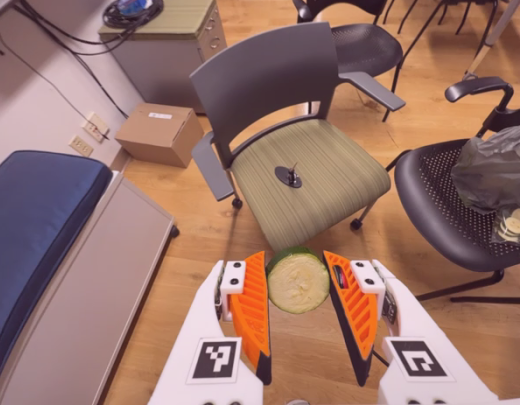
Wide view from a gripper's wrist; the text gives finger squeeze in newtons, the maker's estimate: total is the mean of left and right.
{"total": 9.3, "left": 9.3, "right": 9.3}